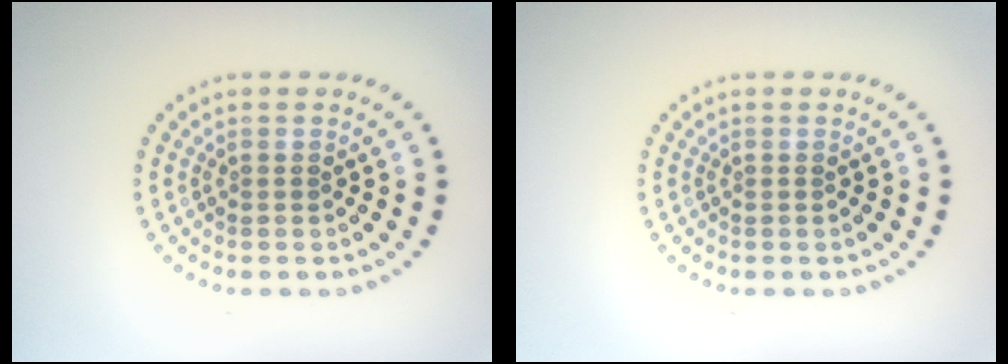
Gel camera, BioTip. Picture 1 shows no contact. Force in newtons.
{"total": 0.0}